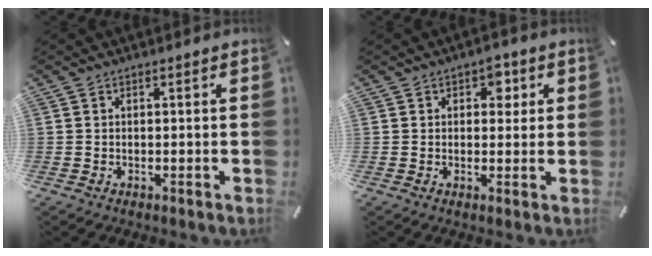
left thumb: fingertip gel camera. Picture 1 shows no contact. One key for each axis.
{"total": 3.7, "fx": 1.3, "fy": 2.7, "fz": 2.2, "tx": -0.007, "ty": -0.008, "tz": 0.010}